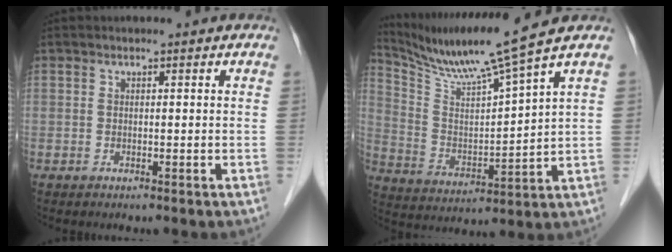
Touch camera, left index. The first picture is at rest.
{"total": 12.3, "force": [10.4, -2.7, 5.9], "torque": [-0.119, -0.015, 0.198]}